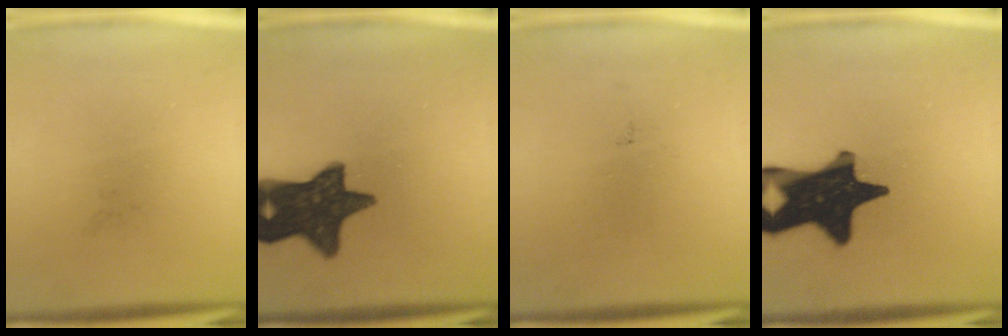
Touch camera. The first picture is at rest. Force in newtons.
{"total": 14.4}
{"total": 0.0}
{"total": 19.9}